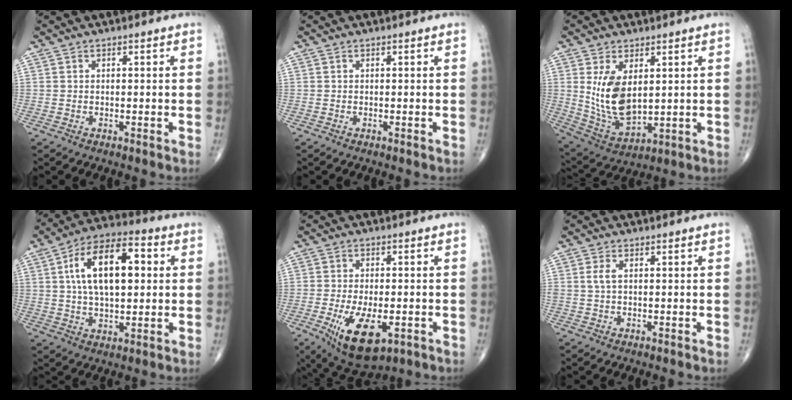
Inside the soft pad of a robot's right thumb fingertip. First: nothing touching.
{"total": 0.0}
{"total": 11.5, "force": [2.4, 6.2, 9.4], "torque": [-0.166, -0.021, 0.064]}
{"total": 16.6, "force": [3.1, 8.4, 14.0], "torque": [-0.225, 0.019, 0.048]}
{"total": 12.1, "force": [-4.3, 5.5, 9.9], "torque": [-0.167, -0.007, -0.058]}
{"total": 2.0, "force": [0.4, 1.0, 1.7], "torque": [-0.043, 0.006, 0.010]}